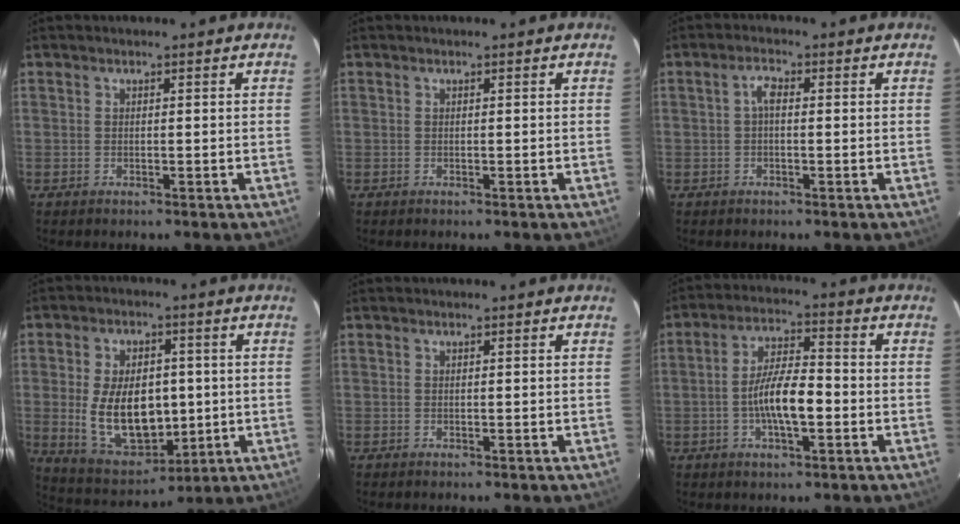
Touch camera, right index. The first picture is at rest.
{"total": 0.0}
{"total": 2.1, "force": [0.0, 1.0, 1.9], "torque": [-0.041, 0.009, 0.001]}
{"total": 15.3, "force": [-0.5, 9.3, 12.1], "torque": [-0.244, -0.007, 0.016]}
{"total": 0.0}
{"total": 8.9, "force": [-2.2, 2.6, 8.2], "torque": [-0.156, 0.005, -0.036]}